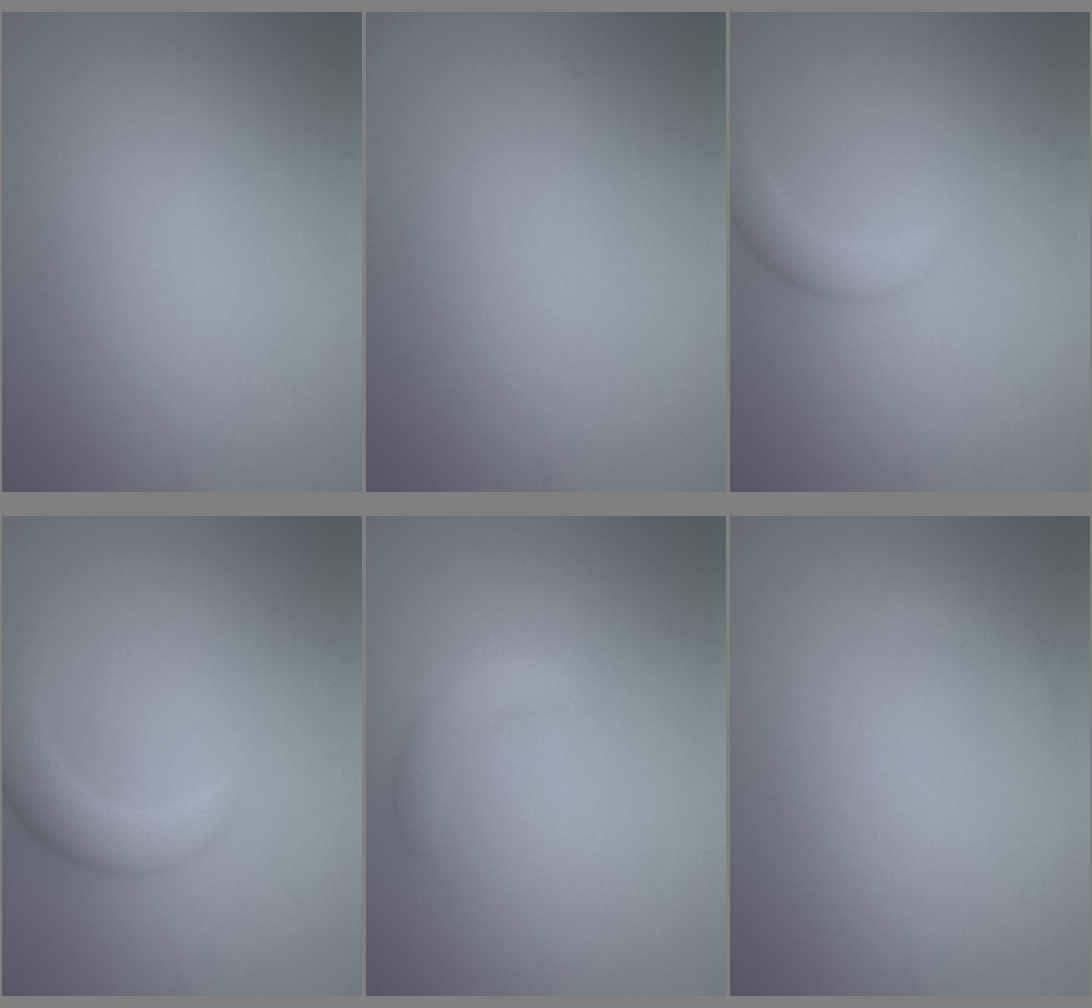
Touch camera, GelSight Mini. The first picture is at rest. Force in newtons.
{"total": 1.4, "press": 1.4, "slide": 0.1}
{"total": 1.9, "press": 1.9, "slide": 0.2}
{"total": 2.9, "press": 2.9, "slide": 0.2}
{"total": 1.7, "press": 1.7, "slide": 0.1}
{"total": 0.6, "press": 0.5, "slide": 0.1}